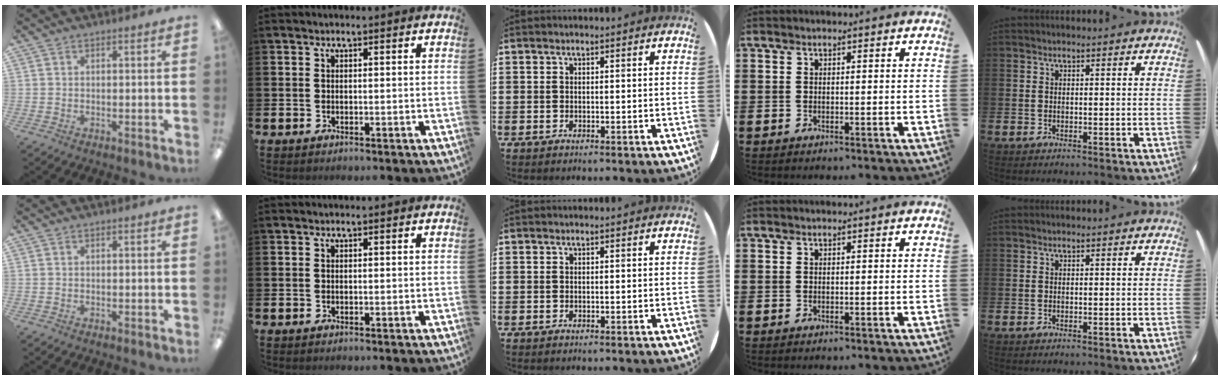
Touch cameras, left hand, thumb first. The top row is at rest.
{}